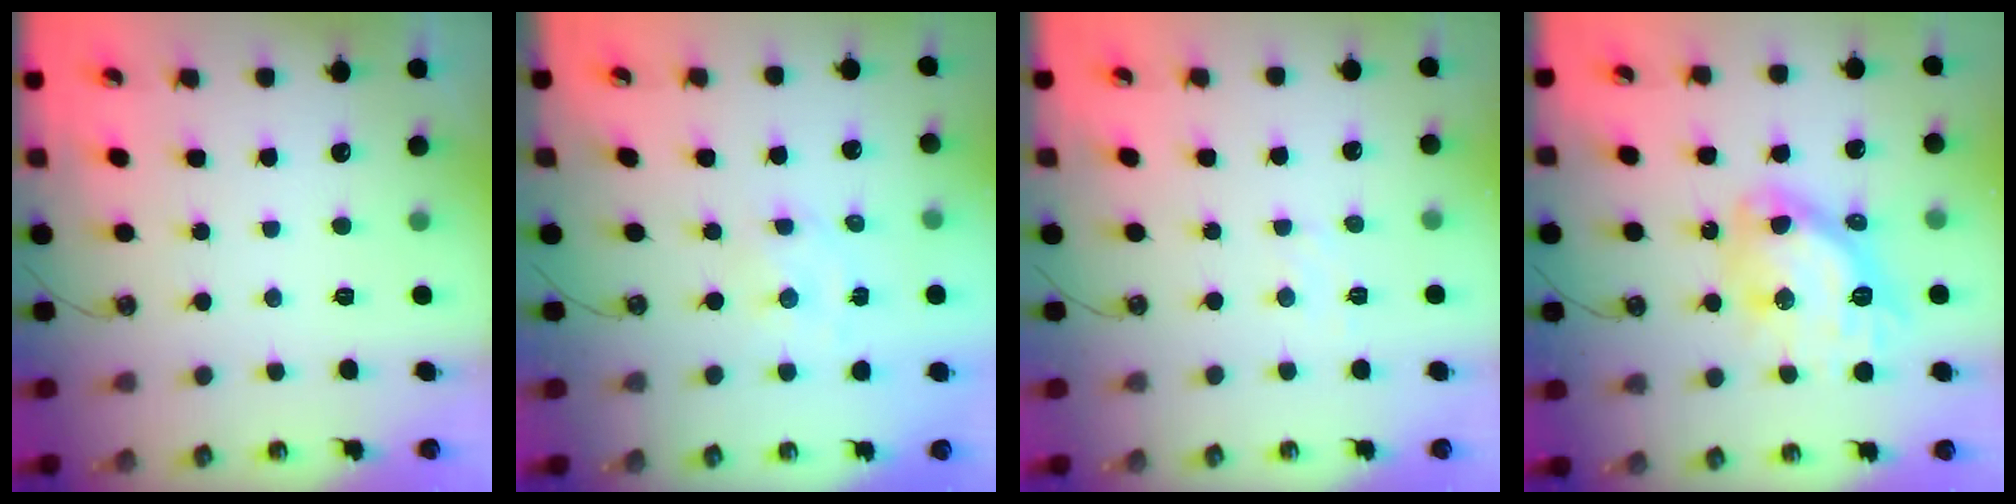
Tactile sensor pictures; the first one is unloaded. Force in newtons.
{"total": 1.8, "press": 1.8, "slide": 0.0}
{"total": 3.9, "press": 3.9, "slide": 0.4}
{"total": 14.9, "press": 14.8, "slide": 1.6}